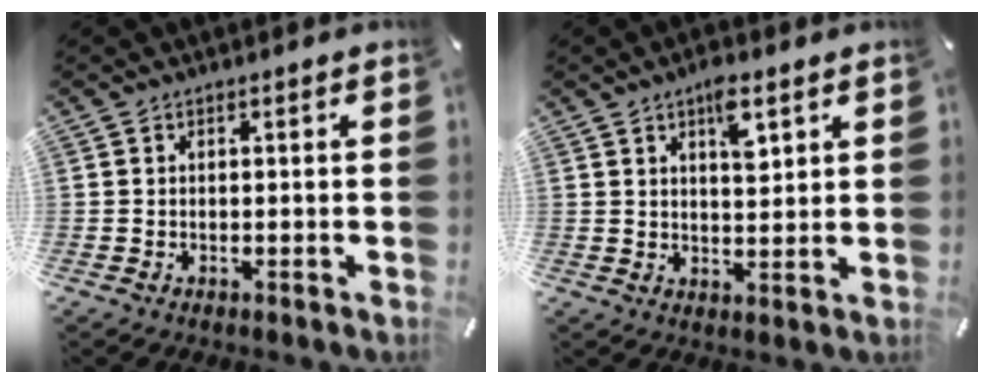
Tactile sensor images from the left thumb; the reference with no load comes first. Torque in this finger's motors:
{"motor_torque": [0.96, 0.80, 0.82, -0.70, 0.20]}